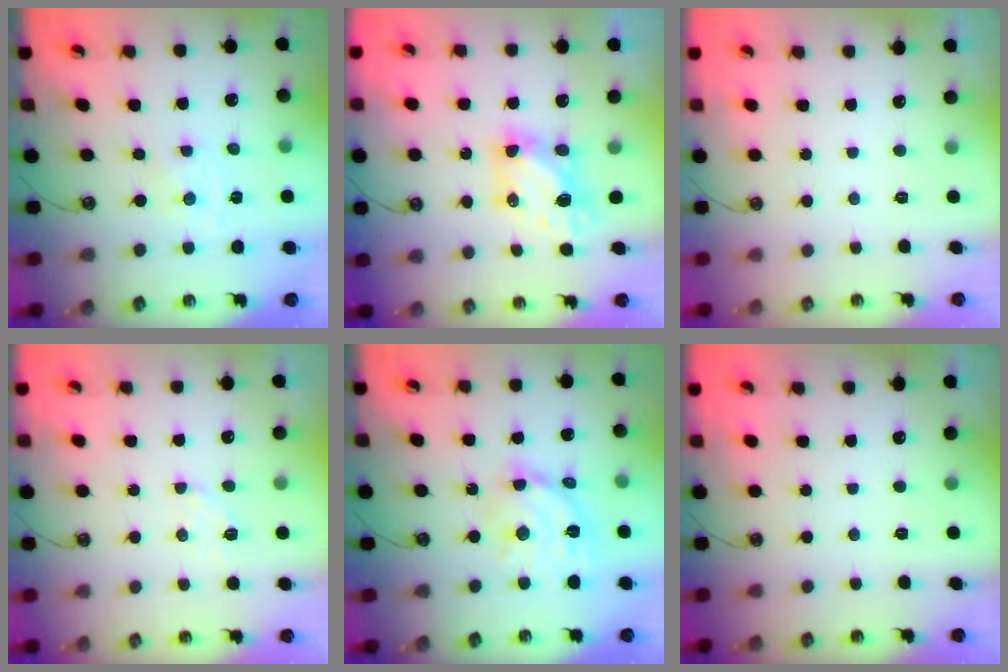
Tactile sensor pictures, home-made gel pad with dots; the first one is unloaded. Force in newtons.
{"total": 6.4, "press": 6.3, "slide": 0.6}
{"total": 0.0}
{"total": 3.0, "press": 2.9, "slide": 0.5}
{"total": 12.9, "press": 12.9, "slide": 1.2}
{"total": 0.0}